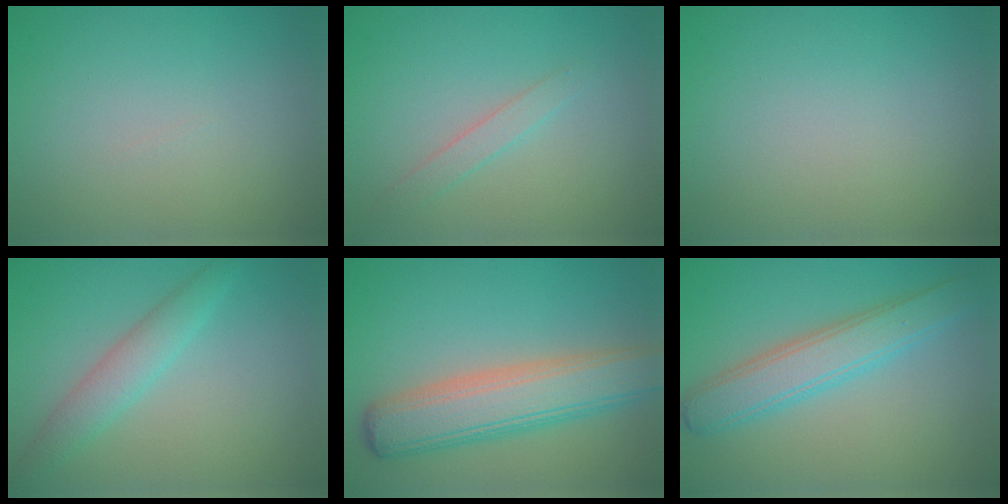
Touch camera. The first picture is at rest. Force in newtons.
{"total": 1.4, "press": 1.4, "slide": 0.0}
{"total": 0.0}
{"total": 3.0, "press": 3.0, "slide": 0.1}
{"total": 7.1, "press": 7.1, "slide": 0.6}
{"total": 4.6, "press": 4.6, "slide": 0.1}